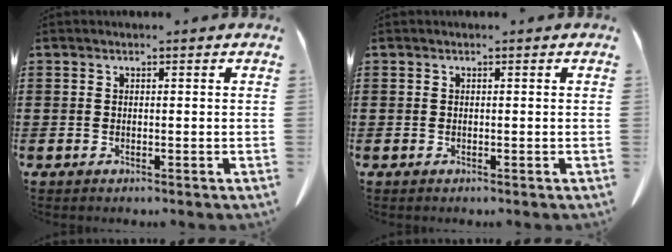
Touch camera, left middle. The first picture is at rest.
{"total": 0.0}